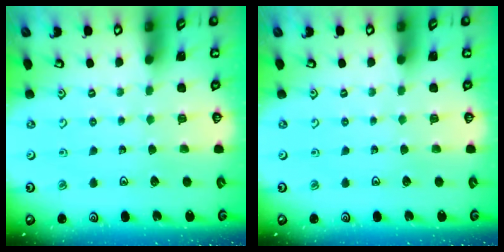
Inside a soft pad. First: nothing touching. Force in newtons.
{"total": 0.0}